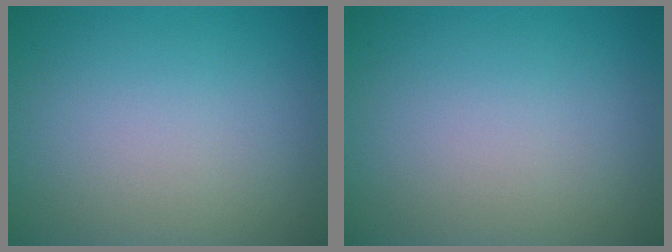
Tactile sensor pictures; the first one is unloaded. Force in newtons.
{"total": 0.0}